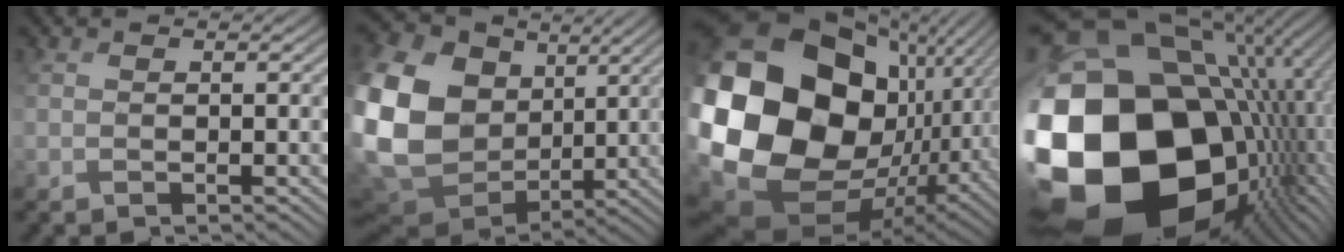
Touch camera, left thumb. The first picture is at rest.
{"total": 19.6, "force": [3.9, 15.7, 11.0], "torque": [-0.317, 0.006, 0.098]}
{"total": 22.7, "force": [2.3, 17.4, 14.4], "torque": [-0.350, -0.041, 0.079]}
{"total": 23.5, "force": [-2.6, 18.7, 14.0], "torque": [-0.303, -0.036, -0.059]}